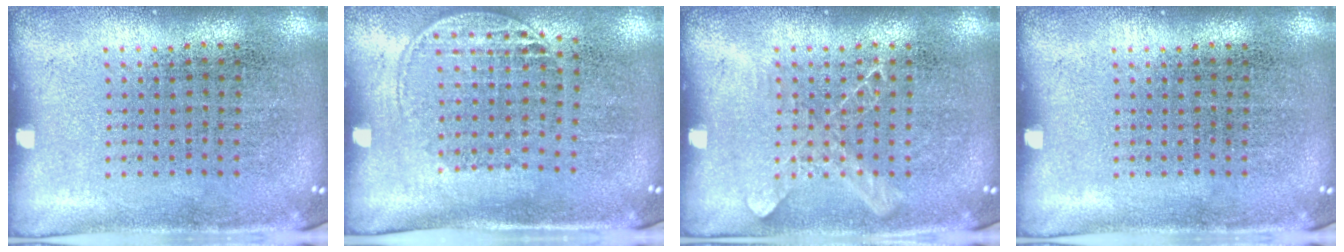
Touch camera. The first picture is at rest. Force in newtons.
{"total": 1.6, "press": 1.3, "slide": 0.9}
{"total": 1.1, "press": 1.1, "slide": 0.2}
{"total": 0.0}